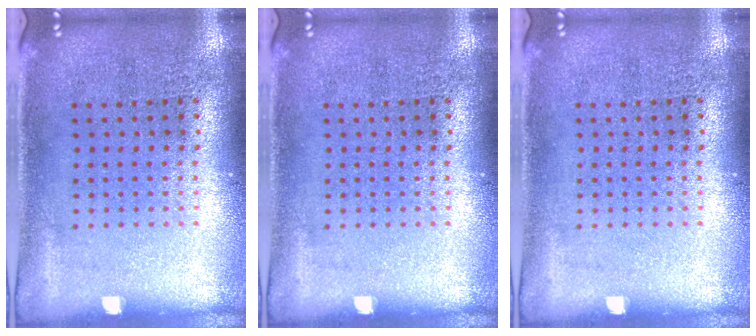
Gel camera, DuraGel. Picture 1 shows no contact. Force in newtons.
{"total": 0.0}
{"total": 0.0}